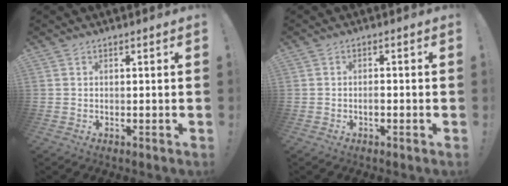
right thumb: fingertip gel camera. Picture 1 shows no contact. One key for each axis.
{"total": 1.3, "fx": -0.6, "fy": 0.5, "fz": 1.0, "tx": -0.016, "ty": 0.004, "tz": -0.012}